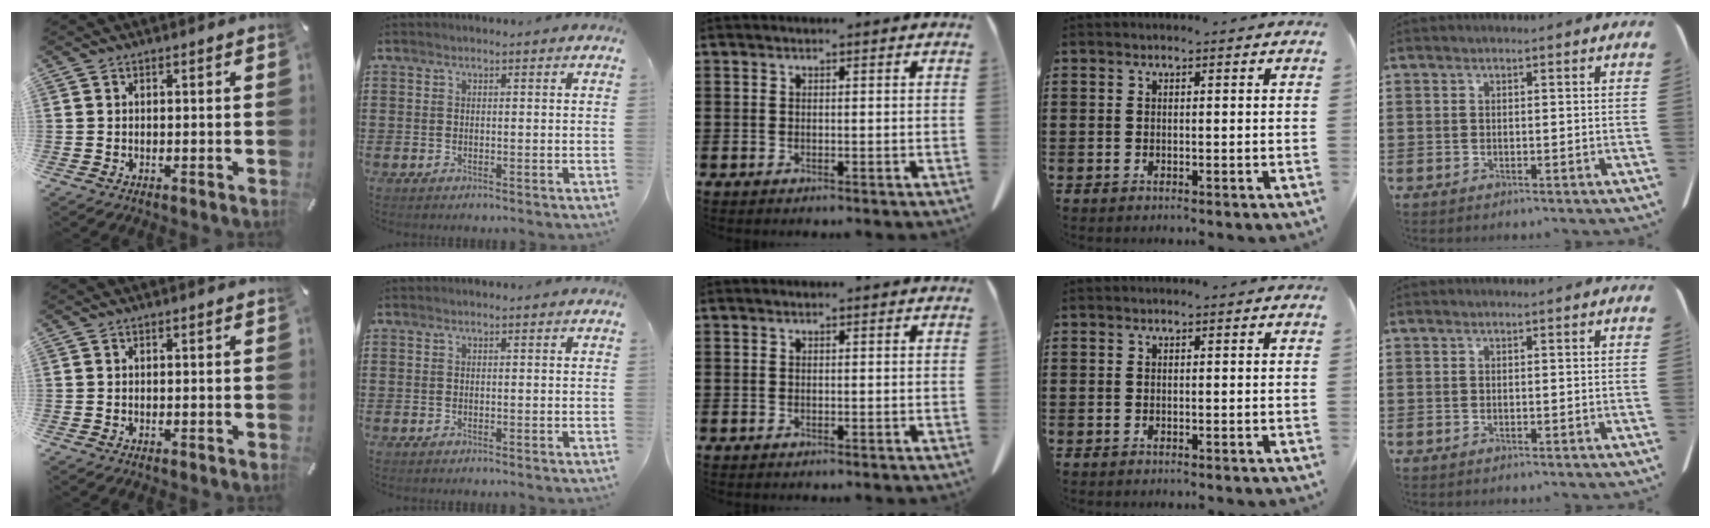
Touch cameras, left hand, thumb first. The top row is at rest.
{}